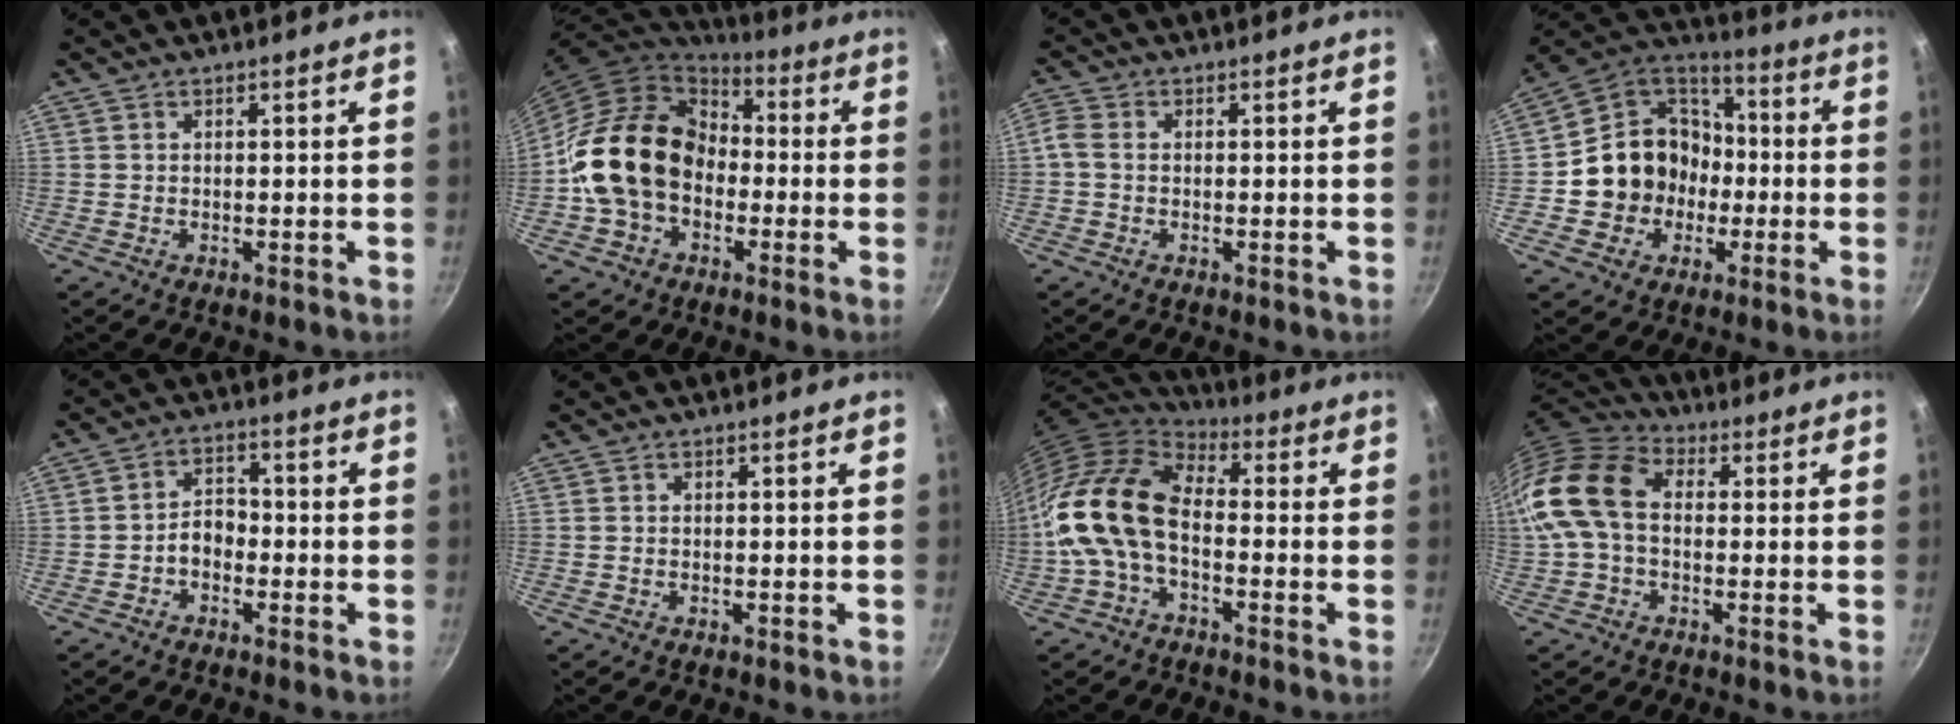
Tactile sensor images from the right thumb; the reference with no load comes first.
{"total": 18.3, "force": [-2.3, 14.2, 11.4], "torque": [-0.176, 0.051, -0.050]}
{"total": 2.6, "force": [-0.4, 1.9, 1.7], "torque": [-0.043, 0.007, -0.017]}
{"total": 15.8, "force": [-2.5, 14.1, 6.6], "torque": [-0.077, 0.044, -0.047]}
{"total": 4.5, "force": [-1.7, 3.1, 2.7], "torque": [-0.024, 0.029, -0.035]}
{"total": 0.0}
{"total": 15.5, "force": [-3.1, 9.1, 12.1], "torque": [-0.219, 0.034, -0.079]}
{"total": 15.5, "force": [0.3, 10.7, 11.2], "torque": [-0.210, 0.034, -0.012]}